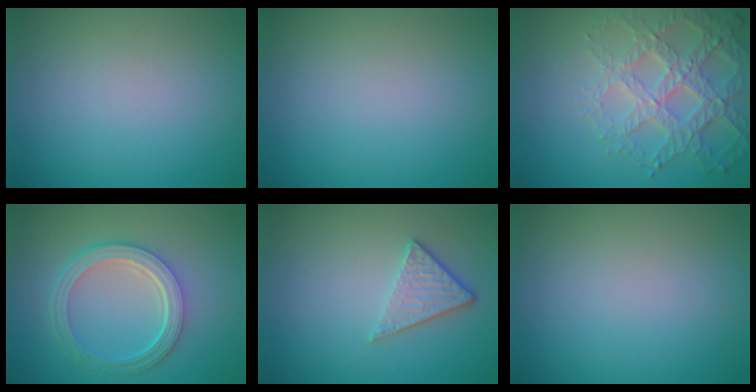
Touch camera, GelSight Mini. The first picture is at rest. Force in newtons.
{"total": 0.0}
{"total": 6.0, "press": 4.7, "slide": 3.7}
{"total": 5.1, "press": 3.7, "slide": 3.5}
{"total": 2.8, "press": 2.4, "slide": 1.3}
{"total": 0.0}